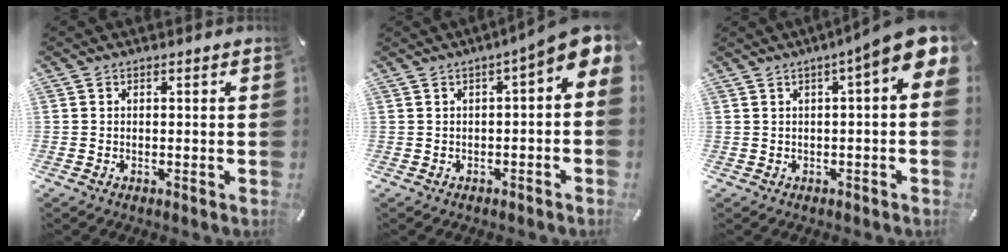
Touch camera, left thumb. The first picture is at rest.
{"total": 6.1, "force": [1.5, 1.7, 5.7], "torque": [-0.090, -0.016, 0.025]}
{"total": 7.9, "force": [3.1, 1.3, 7.2], "torque": [-0.112, -0.030, 0.051]}